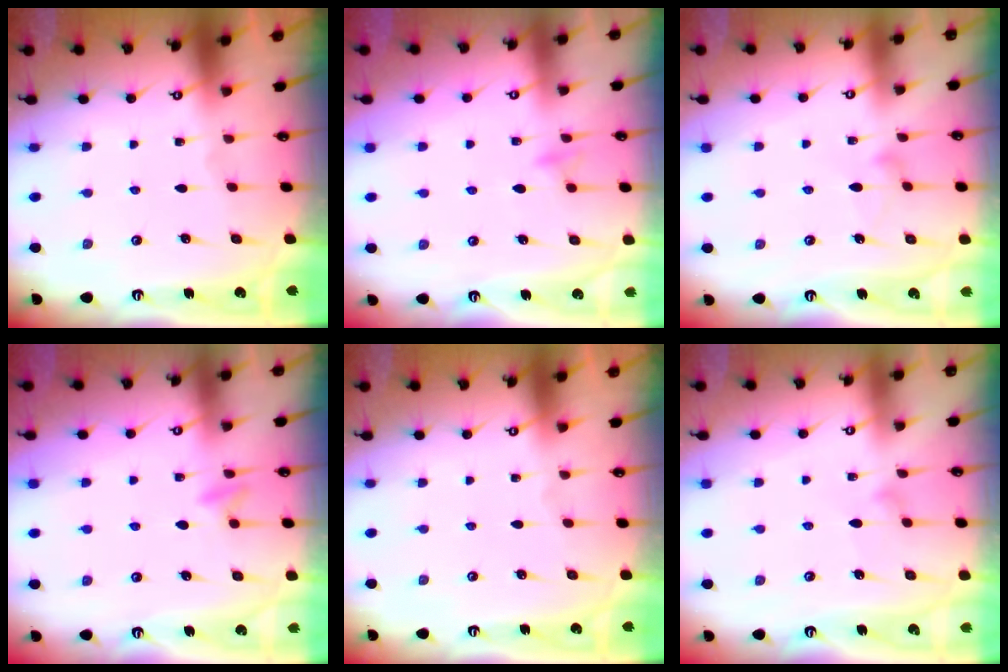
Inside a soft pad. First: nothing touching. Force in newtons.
{"total": 7.7, "press": 7.6, "slide": 0.8}
{"total": 8.6, "press": 8.6, "slide": 0.5}
{"total": 5.5, "press": 5.5, "slide": 1.0}
{"total": 0.0}
{"total": 6.4, "press": 6.3, "slide": 0.4}